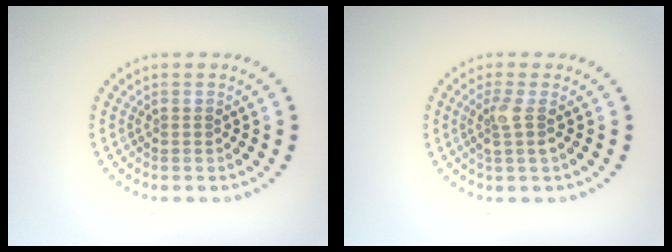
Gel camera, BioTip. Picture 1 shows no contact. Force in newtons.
{"total": 2.0, "press": 1.6, "slide": 1.2}